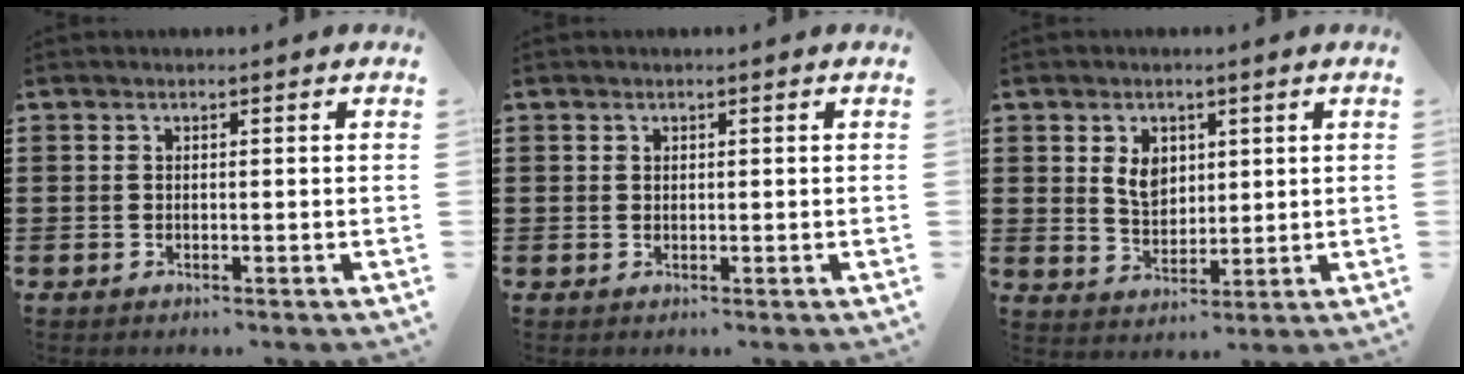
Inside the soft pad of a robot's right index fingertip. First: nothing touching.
{"total": 0.6, "force": [0.3, 0.5, 0.1], "torque": [-0.003, 0.002, 0.007]}
{"total": 4.7, "force": [1.5, 3.5, 2.8], "torque": [-0.058, 0.008, 0.025]}